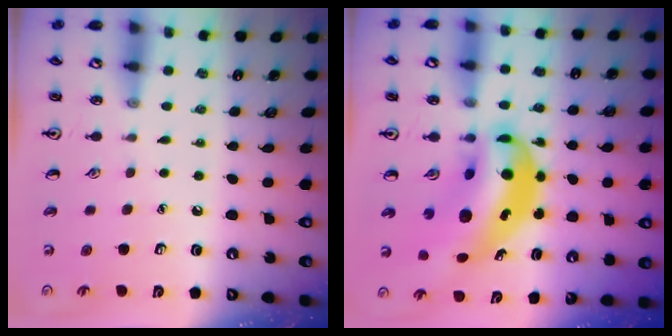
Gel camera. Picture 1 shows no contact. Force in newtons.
{"total": 13.1, "press": 12.5, "slide": 4.0}